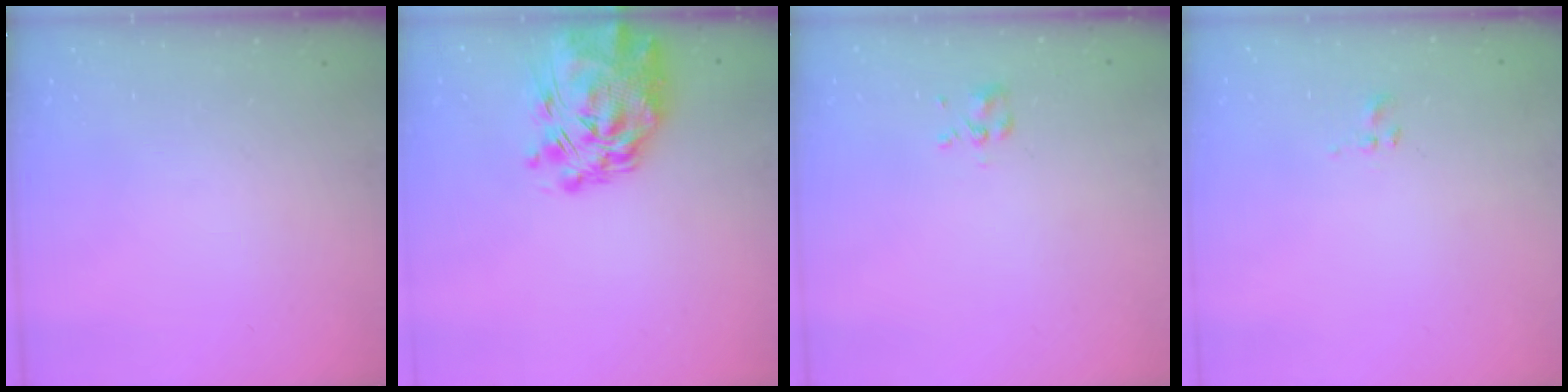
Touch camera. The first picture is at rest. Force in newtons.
{"total": 12.2, "press": 11.2, "slide": 4.7}
{"total": 1.9, "press": 1.8, "slide": 0.8}
{"total": 1.0, "press": 0.8, "slide": 0.6}